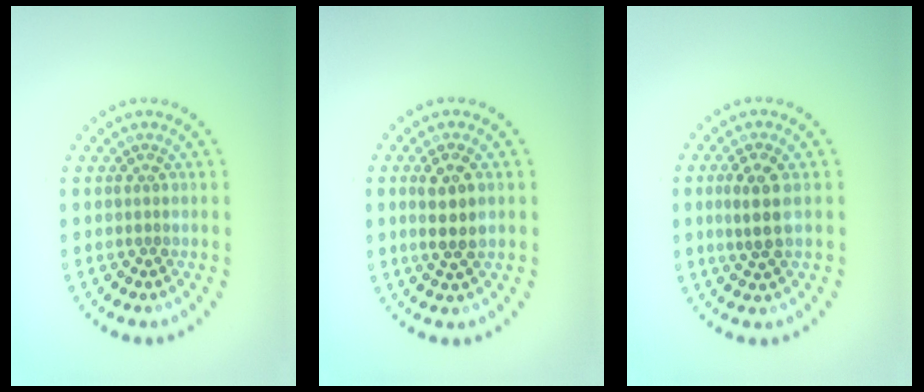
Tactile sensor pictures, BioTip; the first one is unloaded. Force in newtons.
{"total": 2.9, "press": 2.7, "slide": 0.9}
{"total": 2.8, "press": 2.6, "slide": 1.1}